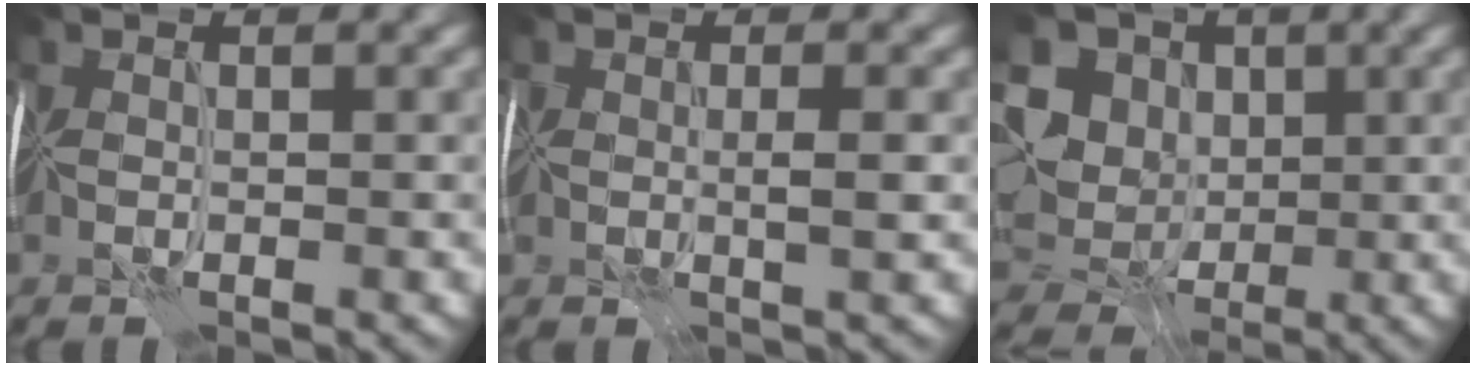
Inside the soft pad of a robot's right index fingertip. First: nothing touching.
{"total": 0.9, "force": [-0.1, 0.3, 0.9], "torque": [-0.017, -0.001, -0.003]}
{"total": 11.1, "force": [3.1, 9.3, 5.2], "torque": [-0.126, 0.027, 0.034]}